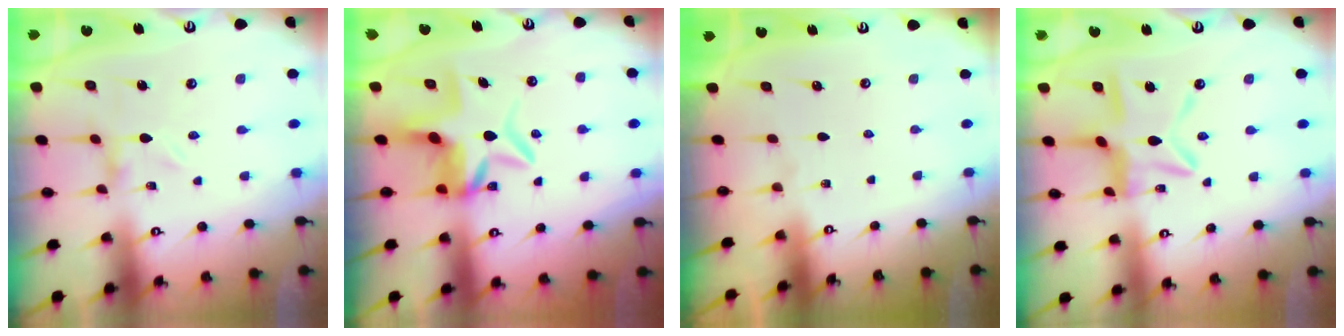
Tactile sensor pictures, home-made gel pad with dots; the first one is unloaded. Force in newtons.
{"total": 8.7, "press": 8.2, "slide": 2.9}
{"total": 0.0}
{"total": 11.5, "press": 11.5, "slide": 0.9}